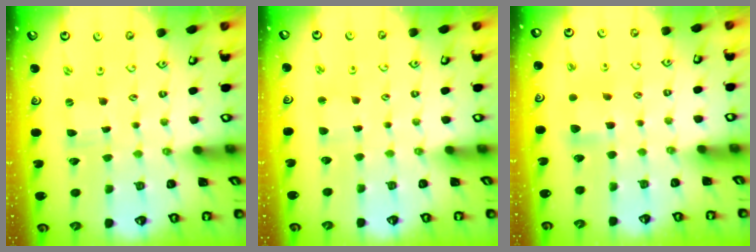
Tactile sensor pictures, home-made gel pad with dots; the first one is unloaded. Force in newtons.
{"total": 2.5, "press": 2.5, "slide": 0.5}
{"total": 5.5, "press": 5.5, "slide": 0.7}